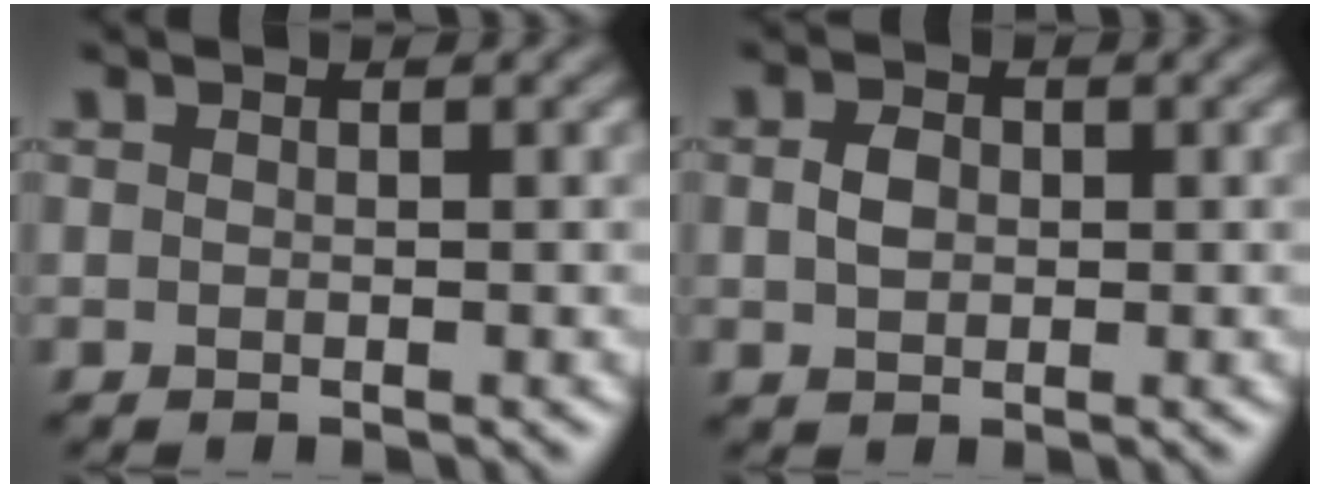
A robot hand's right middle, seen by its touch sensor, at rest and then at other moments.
{"total": 2.1, "force": [0.1, 1.5, 1.4], "torque": [-0.030, 0.002, 0.001]}